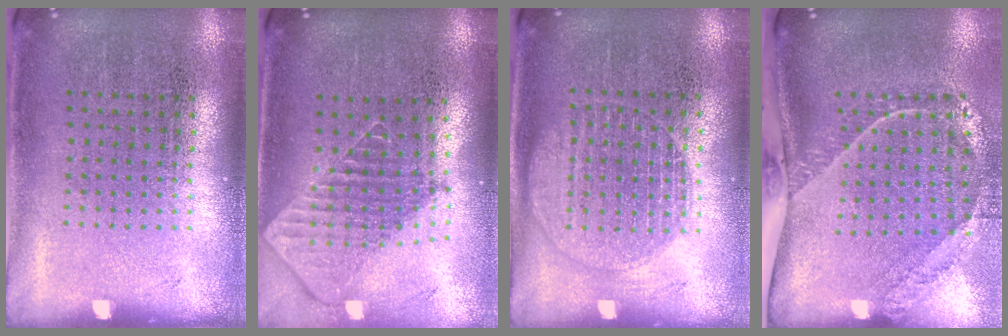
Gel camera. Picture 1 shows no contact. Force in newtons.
{"total": 1.9, "press": 1.5, "slide": 1.3}
{"total": 1.3, "press": 1.3, "slide": 0.4}
{"total": 2.5, "press": 1.7, "slide": 1.9}